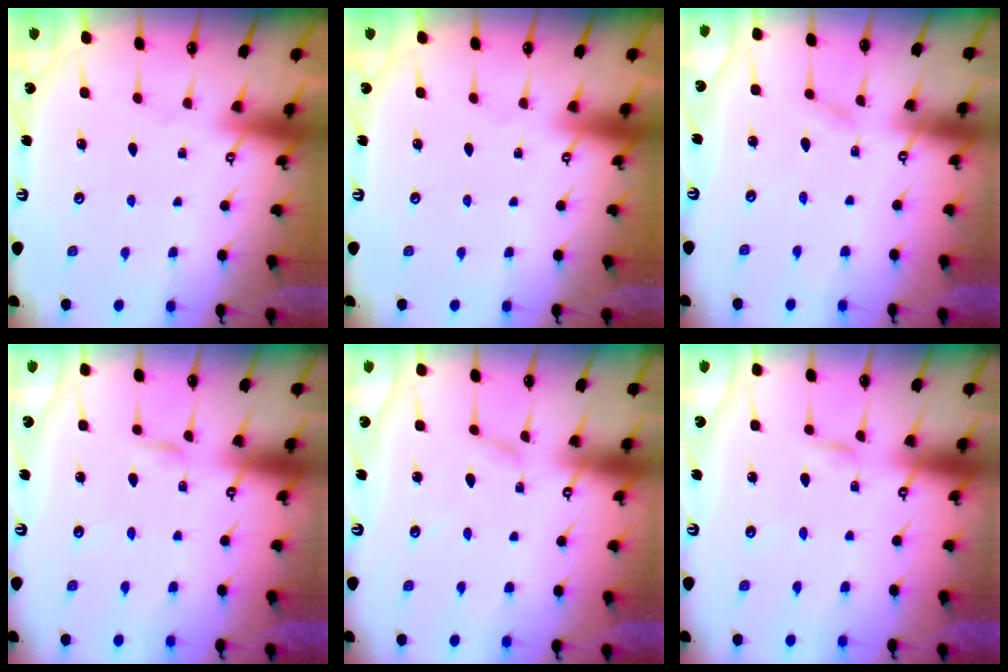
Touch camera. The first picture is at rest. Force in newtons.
{"total": 0.0}
{"total": 2.5, "press": 2.5, "slide": 0.3}
{"total": 2.4, "press": 2.4, "slide": 0.1}
{"total": 1.9, "press": 1.9, "slide": 0.1}
{"total": 2.4, "press": 2.4, "slide": 0.1}